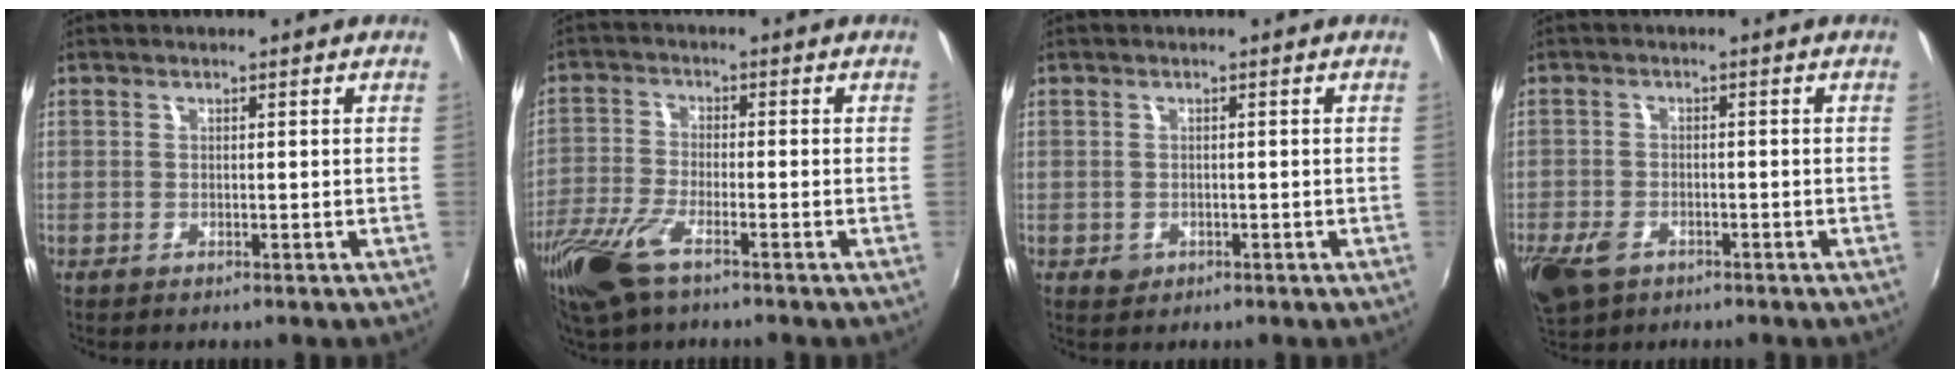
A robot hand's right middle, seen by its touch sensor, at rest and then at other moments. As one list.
[{"total": 10.0, "force": [-6.4, 3.0, 7.1], "torque": [-0.170, -0.022, -0.132]}, {"total": 1.6, "force": [-0.6, 1.4, 0.5], "torque": [-0.009, -0.002, -0.007]}, {"total": 7.8, "force": [-4.7, 4.5, 4.4], "torque": [-0.118, -0.022, -0.086]}]